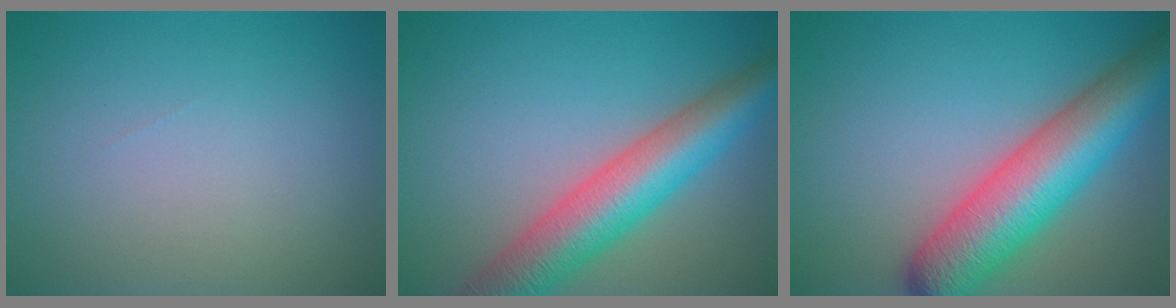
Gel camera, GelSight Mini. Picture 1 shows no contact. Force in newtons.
{"total": 8.0, "press": 8.0, "slide": 0.3}
{"total": 9.7, "press": 9.6, "slide": 0.4}